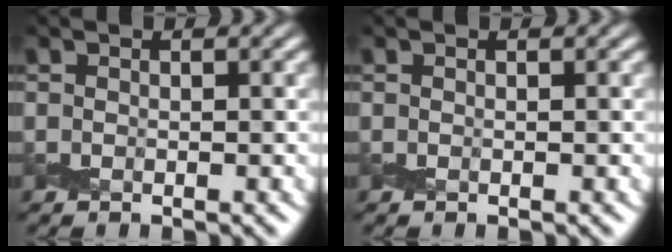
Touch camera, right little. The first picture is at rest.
{"total": 0.0}